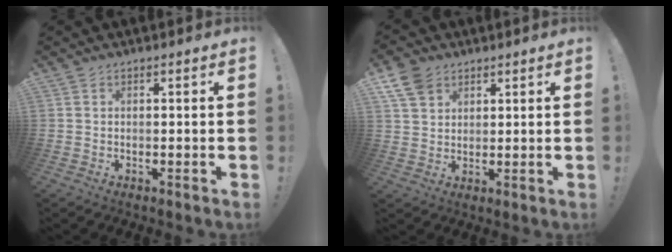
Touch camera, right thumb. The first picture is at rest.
{"total": 8.0, "force": [4.9, 5.7, 2.8], "torque": [-0.058, -0.020, 0.100]}